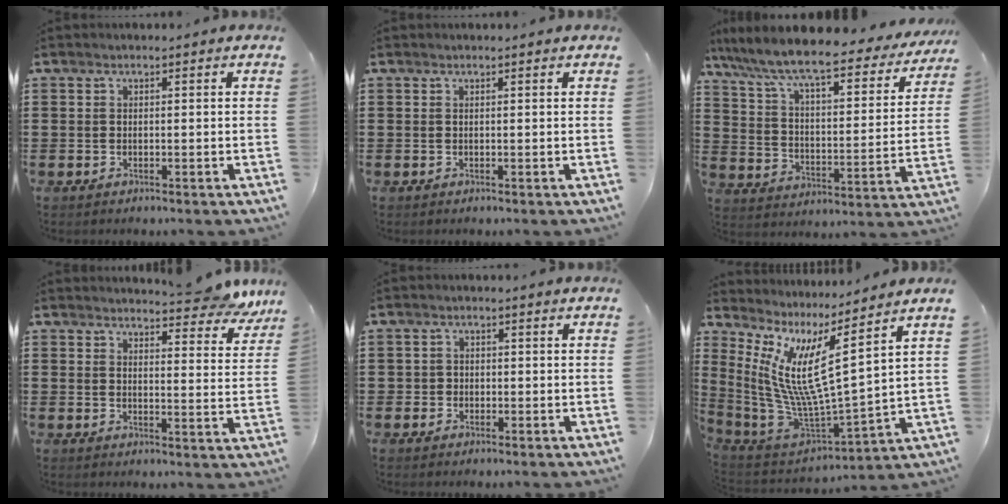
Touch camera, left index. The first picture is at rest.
{"total": 0.0}
{"total": 8.6, "force": [7.3, 0.9, 4.4], "torque": [-0.118, -0.052, 0.119]}
{"total": 6.0, "force": [5.6, 0.8, 1.9], "torque": [-0.031, -0.027, 0.100]}
{"total": 1.4, "force": [-0.4, 1.4, 0.1], "torque": [-0.008, 0.003, -0.010]}
{"total": 9.7, "force": [4.0, 1.3, 8.7], "torque": [-0.214, -0.070, 0.057]}